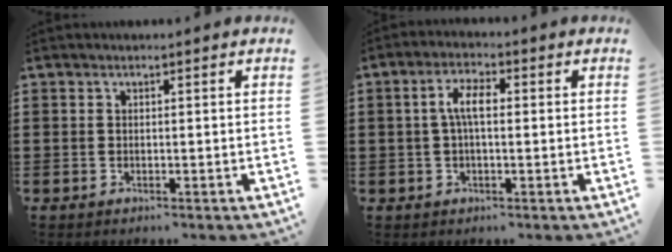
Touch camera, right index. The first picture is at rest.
{"total": 4.3, "force": [0.1, 1.6, 4.0], "torque": [-0.084, 0.004, -0.003]}